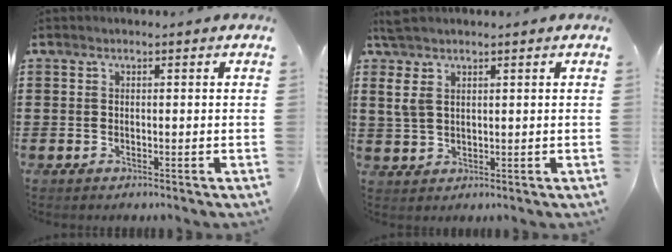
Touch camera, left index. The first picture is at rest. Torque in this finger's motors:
{"motor_torque": [0.84, -0.85, 0.38, 0.12]}